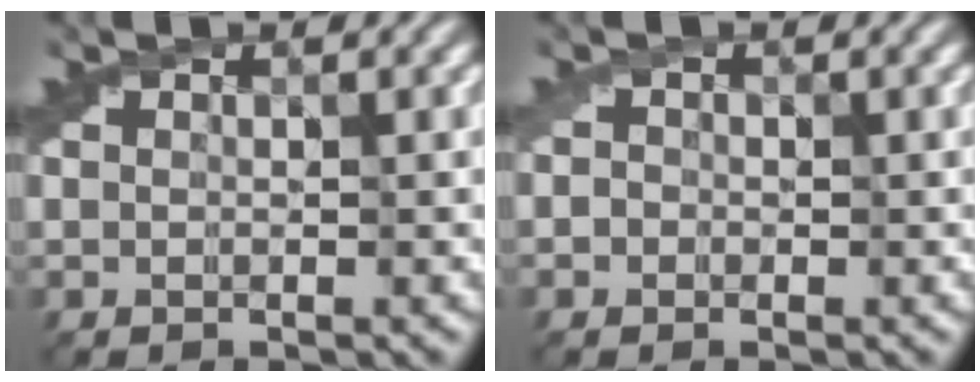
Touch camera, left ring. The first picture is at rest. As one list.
[{"total": 1.2, "force": [-0.2, 1.1, 0.4], "torque": [0.003, -0.004, -0.017]}]